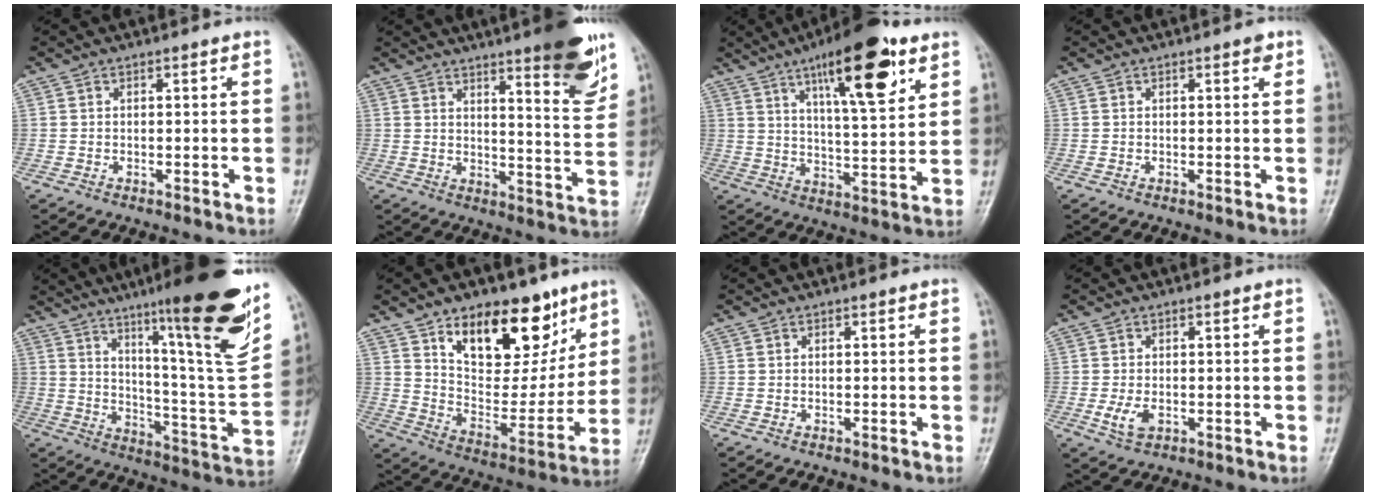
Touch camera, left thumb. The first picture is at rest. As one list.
[{"total": 13.5, "force": [8.6, 2.3, 10.1], "torque": [-0.108, -0.057, 0.121]}, {"total": 17.9, "force": [9.5, 5.0, 14.3], "torque": [-0.195, -0.039, 0.149]}, {"total": 1.2, "force": [0.7, 0.5, 0.9], "torque": [-0.010, 0.000, 0.006]}, {"total": 25.5, "force": [15.0, 2.9, 20.5], "torque": [-0.272, -0.069, 0.234]}, {"total": 19.7, "force": [11.6, 10.5, 11.9], "torque": [-0.116, -0.068, 0.195]}, {"total": 0.0}, {"total": 3.6, "force": [-0.8, 2.2, 2.7], "torque": [-0.058, -0.006, -0.013]}]